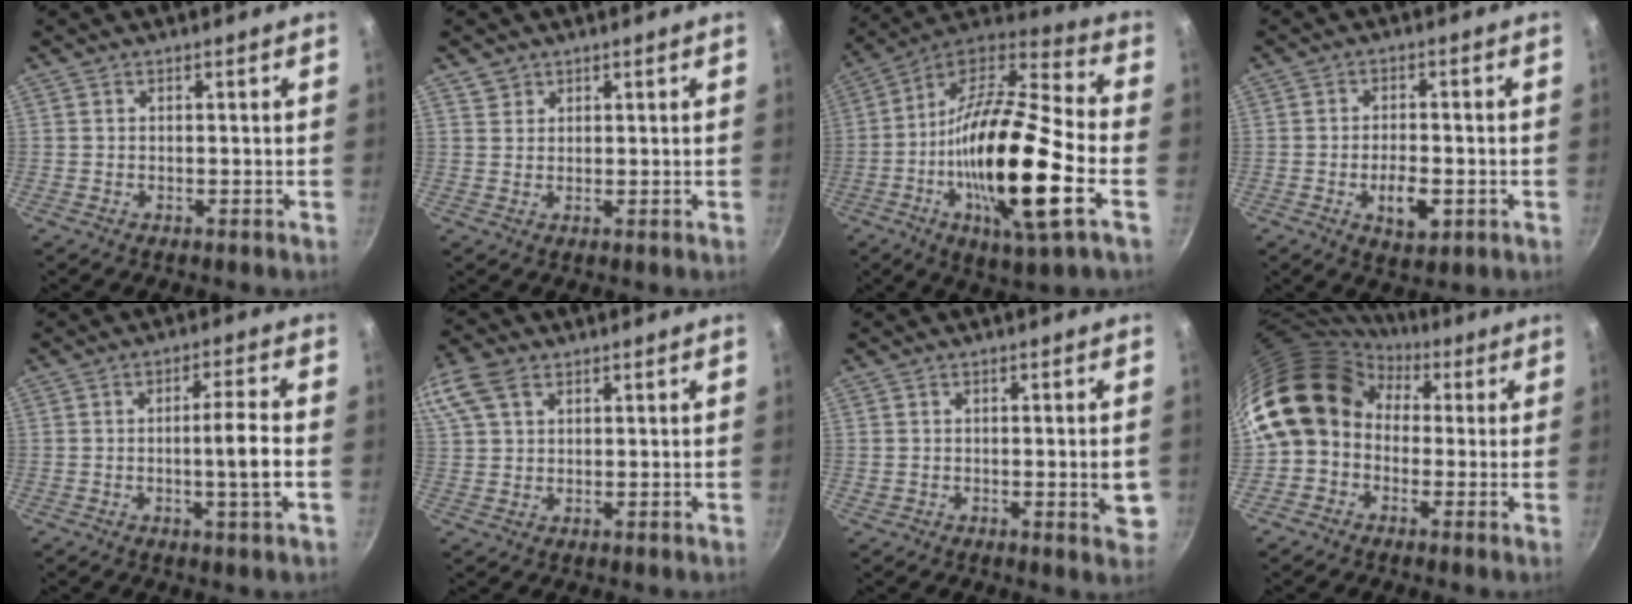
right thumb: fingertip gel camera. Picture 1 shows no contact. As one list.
[{"total": 2.1, "force": [1.3, 1.6, 0.1], "torque": [0.013, 0.004, 0.022]}, {"total": 26.5, "force": [-6.5, 6.8, 24.8], "torque": [-0.442, 0.019, -0.134]}, {"total": 6.6, "force": [-1.9, 3.2, 5.4], "torque": [-0.078, 0.007, -0.027]}, {"total": 6.8, "force": [-1.2, -0.1, 6.7], "torque": [-0.116, 0.010, -0.021]}, {"total": 8.9, "force": [4.3, 5.7, 5.3], "torque": [-0.110, 0.017, 0.081]}, {"total": 4.7, "force": [-0.5, 1.4, 4.5], "torque": [-0.054, -0.007, -0.006]}, {"total": 12.7, "force": [1.4, 10.6, 7.0], "torque": [-0.093, 0.030, 0.002]}]